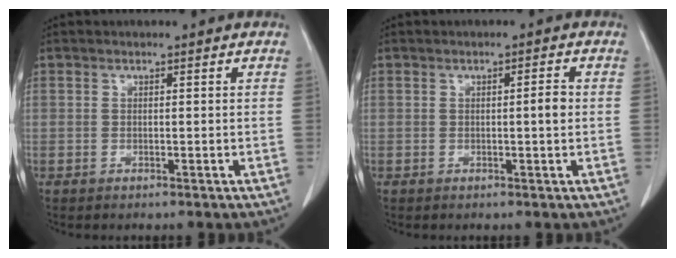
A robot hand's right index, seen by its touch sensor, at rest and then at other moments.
{"total": 1.9, "force": [0.0, 0.1, 1.9], "torque": [-0.029, 0.001, 0.000]}